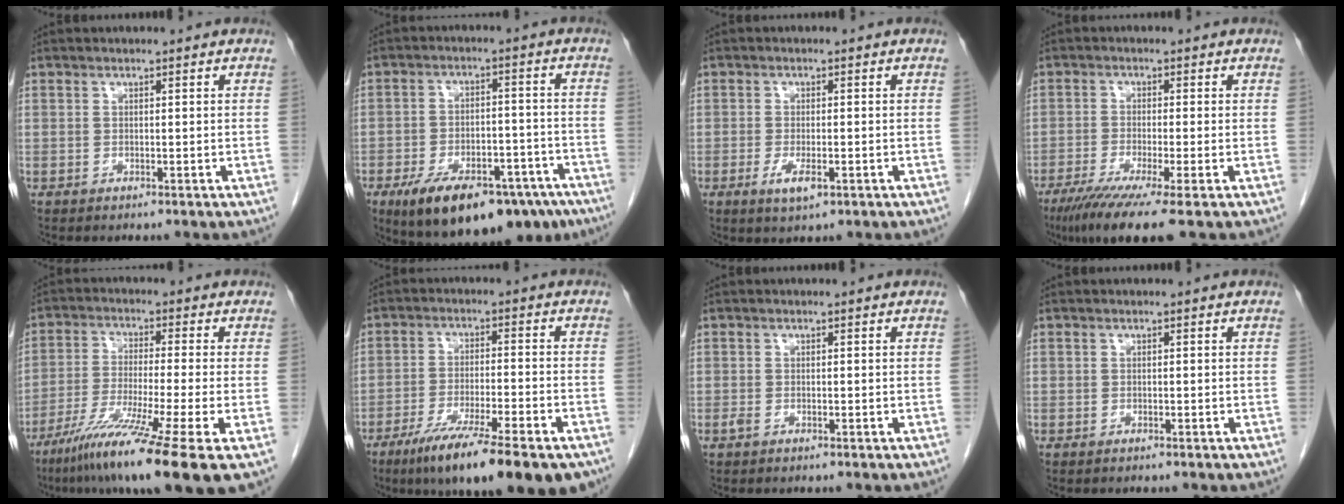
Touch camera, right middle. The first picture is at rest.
{"total": 19.4, "force": [-13.2, 8.1, 11.8], "torque": [-0.156, 0.009, -0.188]}
{"total": 3.4, "force": [-1.4, 0.9, 3.0], "torque": [-0.063, -0.007, -0.019]}
{"total": 8.4, "force": [-5.6, -0.6, 6.3], "torque": [-0.104, -0.026, -0.091]}
{"total": 14.6, "force": [-8.5, -1.3, 11.9], "torque": [-0.209, -0.047, -0.148]}
{"total": 17.3, "force": [-12.2, 2.2, 12.1], "torque": [-0.153, -0.032, -0.191]}
{"total": 0.7, "force": [-0.3, 0.3, 0.5], "torque": [-0.016, -0.002, -0.004]}
{"total": 0.0}